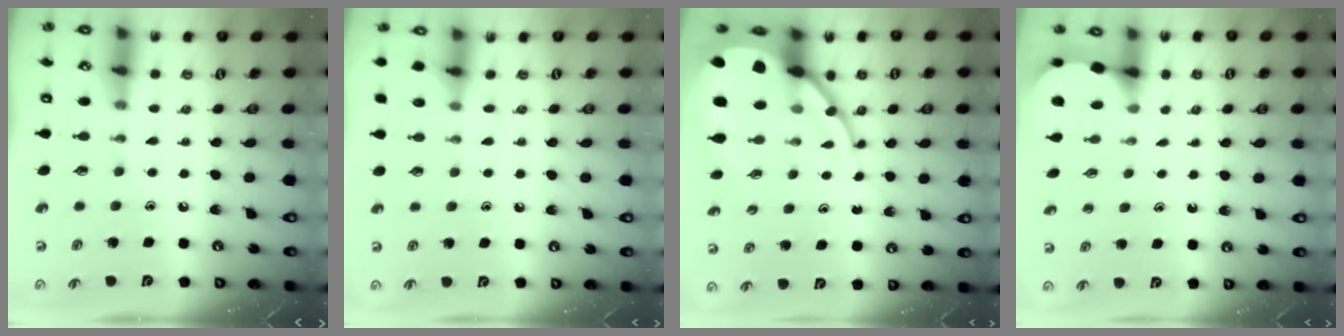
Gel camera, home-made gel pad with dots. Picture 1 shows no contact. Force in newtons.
{"total": 6.0, "press": 6.0, "slide": 0.6}
{"total": 12.5, "press": 12.4, "slide": 1.4}
{"total": 2.6, "press": 2.6, "slide": 0.2}